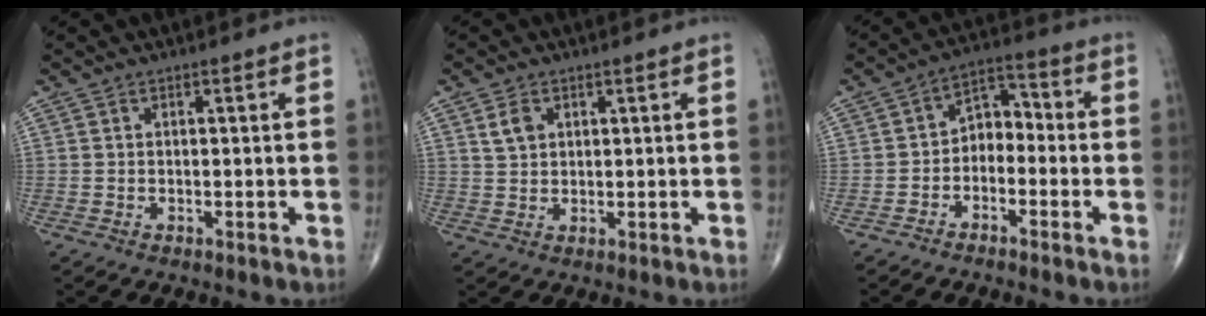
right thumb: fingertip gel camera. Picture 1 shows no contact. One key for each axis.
{"total": 3.2, "fx": 1.4, "fy": 2.2, "fz": 1.8, "tx": -0.026, "ty": -0.003, "tz": 0.031}
{"total": 6.4, "fx": -2.2, "fy": 4.5, "fz": 4.0, "tx": -0.040, "ty": 0.043, "tz": -0.052}